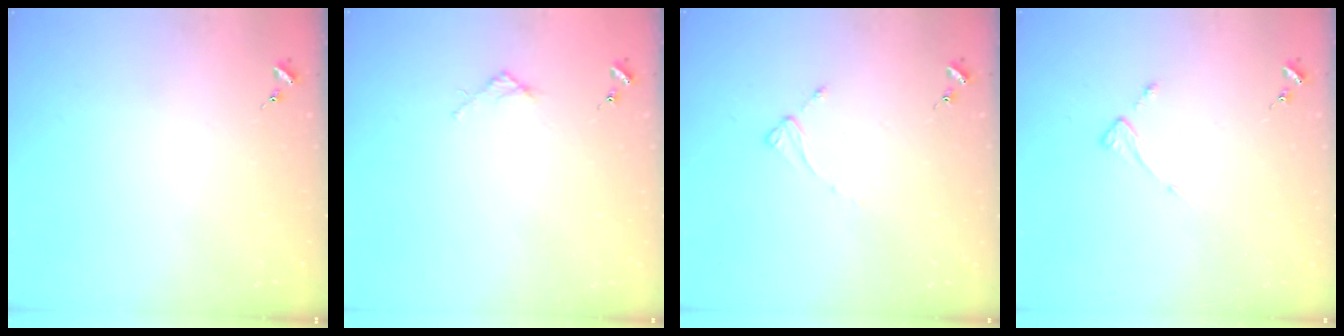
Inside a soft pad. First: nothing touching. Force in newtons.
{"total": 2.7, "press": 2.7, "slide": 0.3}
{"total": 2.4, "press": 2.4, "slide": 0.3}
{"total": 3.8, "press": 3.7, "slide": 0.4}